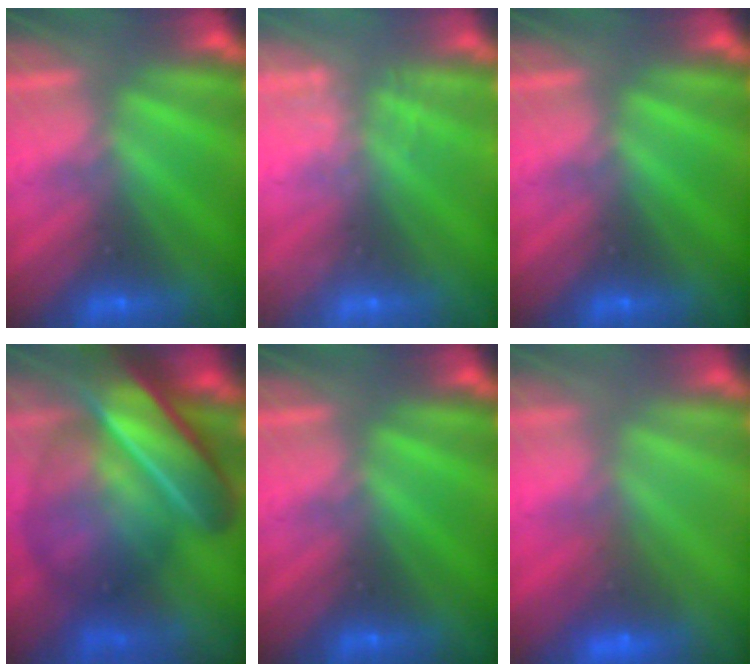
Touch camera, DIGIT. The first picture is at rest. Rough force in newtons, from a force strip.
{"total": 2.4}
{"total": 0.0}
{"total": 5.9}
{"total": 0.0}
{"total": 8.5}